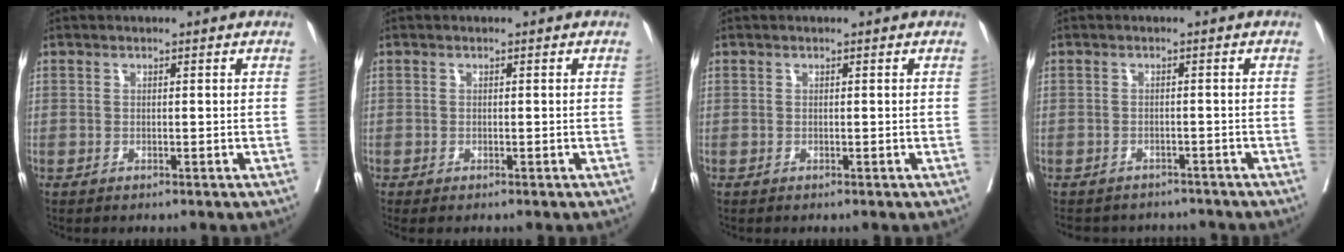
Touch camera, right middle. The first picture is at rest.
{"total": 1.2, "force": [-1.0, 0.2, 0.7], "torque": [-0.011, -0.006, -0.014]}
{"total": 0.0}
{"total": 7.8, "force": [-7.3, 2.6, 0.9], "torque": [-0.019, 0.005, -0.088]}